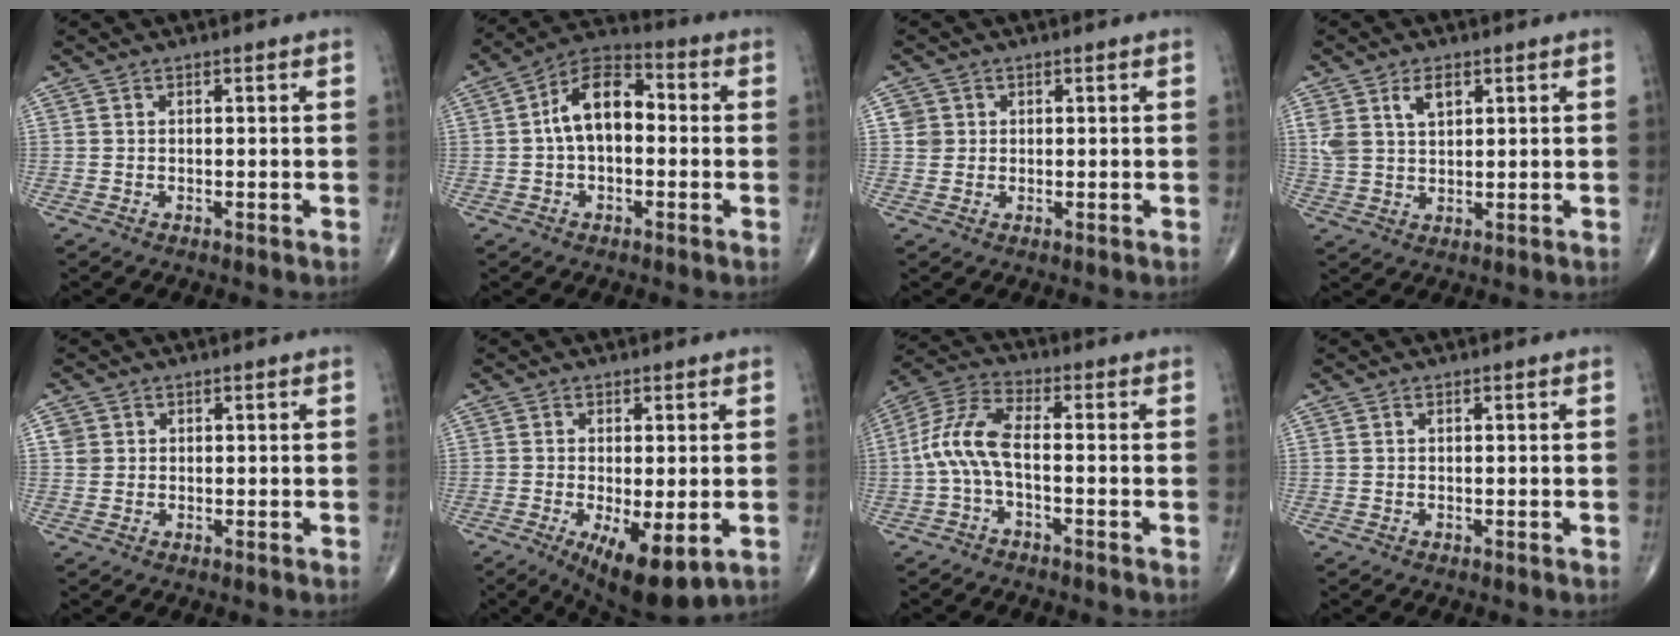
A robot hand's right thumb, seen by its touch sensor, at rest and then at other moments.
{"total": 11.0, "force": [0.2, 6.6, 8.8], "torque": [-0.138, 0.037, -0.010]}
{"total": 2.5, "force": [0.6, 2.4, 0.3], "torque": [0.012, 0.001, 0.009]}
{"total": 5.9, "force": [2.7, 3.4, 4.0], "torque": [-0.070, -0.006, 0.058]}
{"total": 2.1, "force": [0.6, 2.0, 0.5], "torque": [0.005, -0.002, 0.010]}
{"total": 10.2, "force": [-3.4, 3.6, 8.9], "torque": [-0.138, -0.018, -0.042]}
{"total": 8.6, "force": [-1.6, 3.4, 7.8], "torque": [-0.178, 0.034, -0.040]}
{"total": 0.0}